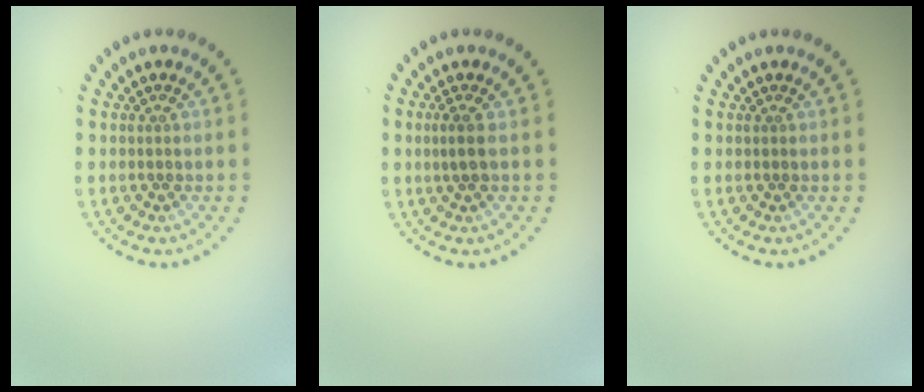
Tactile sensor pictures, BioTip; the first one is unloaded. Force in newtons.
{"total": 1.5, "press": 1.2, "slide": 0.9}
{"total": 0.0}